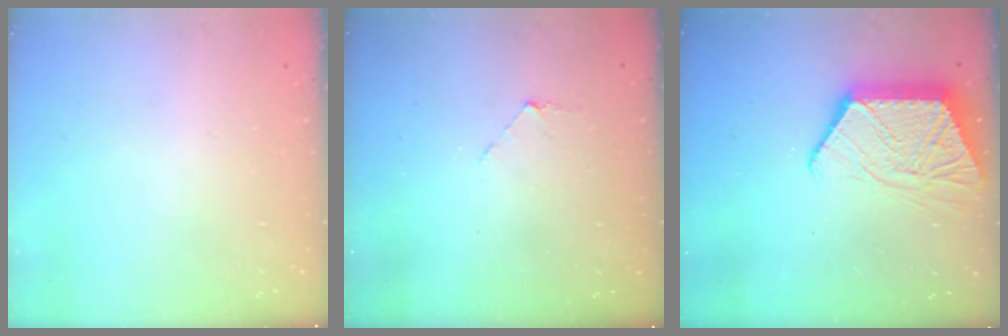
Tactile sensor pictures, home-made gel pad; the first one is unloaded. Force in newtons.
{"total": 3.6, "press": 3.6, "slide": 0.3}
{"total": 14.8, "press": 14.7, "slide": 1.0}